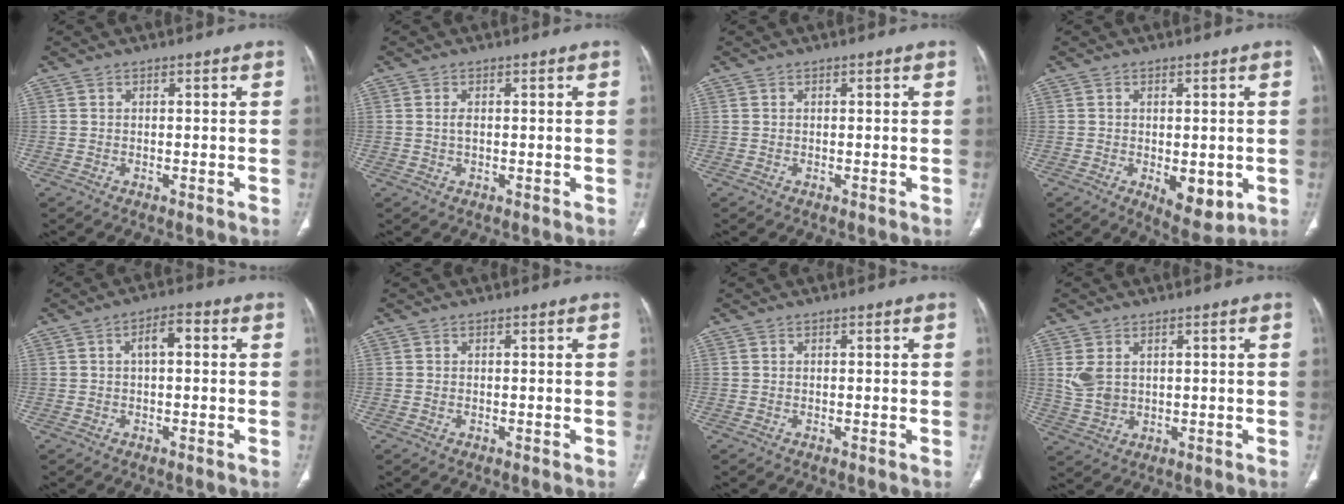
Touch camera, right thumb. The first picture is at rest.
{"total": 1.4, "force": [0.2, 0.7, 1.2], "torque": [-0.028, -0.001, 0.006]}
{"total": 0.0}
{"total": 7.1, "force": [-1.6, 3.4, 6.0], "torque": [-0.073, -0.014, -0.012]}
{"total": 4.1, "force": [0.6, 2.0, 3.6], "torque": [-0.056, 0.015, 0.004]}
{"total": 0.0}
{"total": 0.0}
{"total": 5.3, "force": [1.6, 3.7, 3.5], "torque": [-0.074, -0.005, 0.045]}